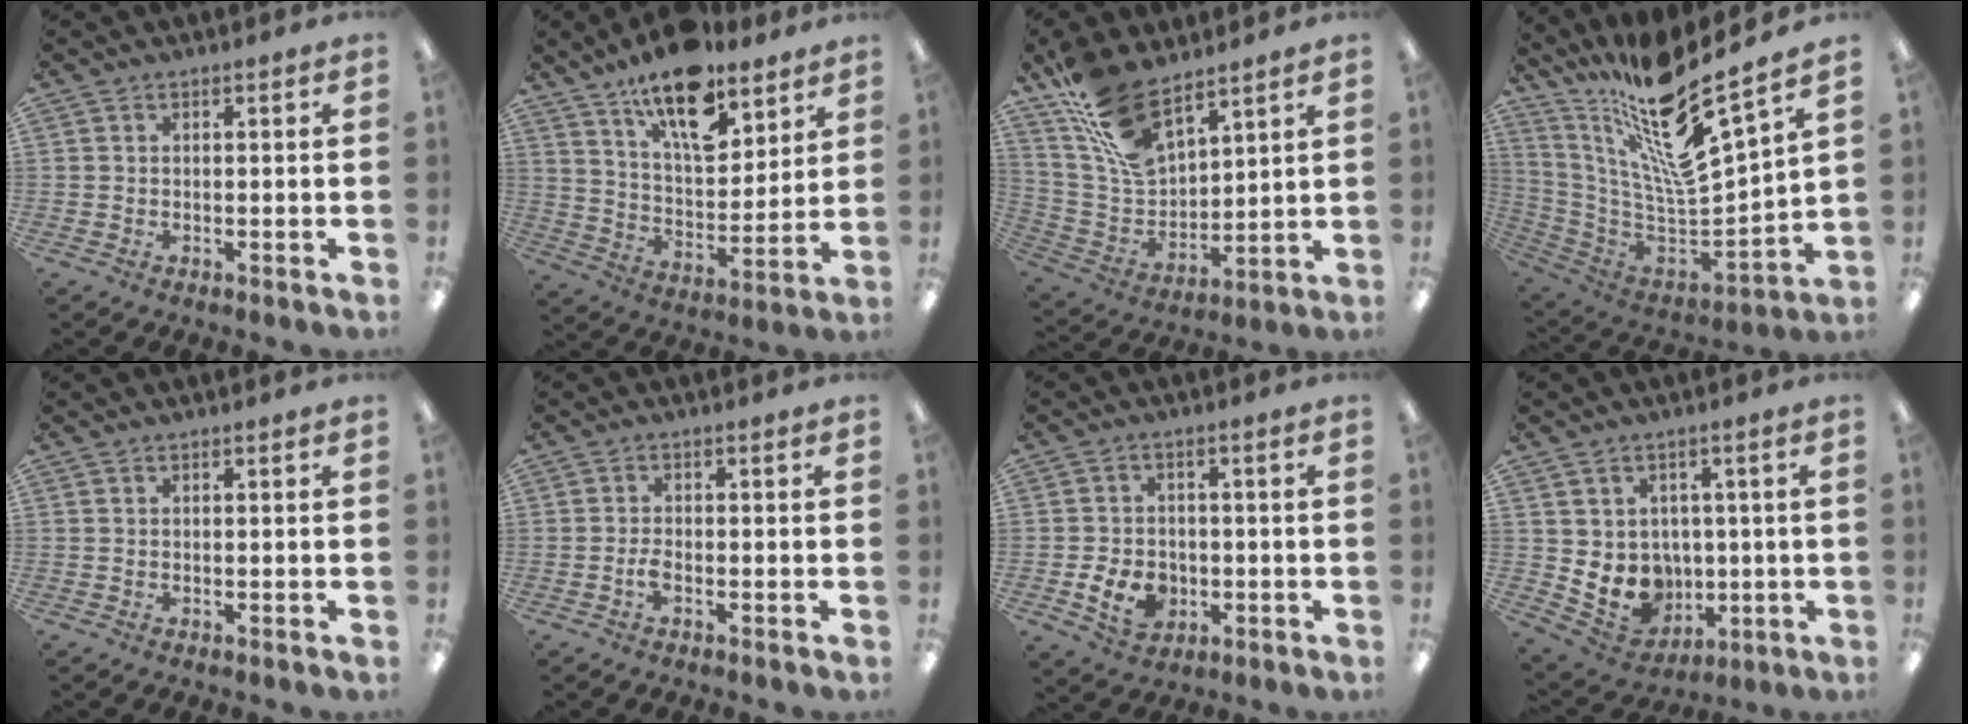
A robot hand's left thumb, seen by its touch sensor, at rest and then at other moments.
{"total": 16.9, "force": [12.2, 7.1, 9.4], "torque": [-0.149, -0.068, 0.210]}
{"total": 15.7, "force": [11.2, 7.2, 8.3], "torque": [-0.186, -0.054, 0.212]}
{"total": 20.6, "force": [15.8, 2.0, 13.1], "torque": [-0.238, -0.131, 0.250]}
{"total": 0.0}
{"total": 2.3, "force": [-0.9, 0.9, 1.9], "torque": [-0.033, 0.004, -0.015]}
{"total": 7.4, "force": [-2.1, 5.4, 4.5], "torque": [-0.088, 0.008, -0.037]}
{"total": 8.5, "force": [0.0, 7.9, 3.2], "torque": [-0.066, -0.007, 0.011]}